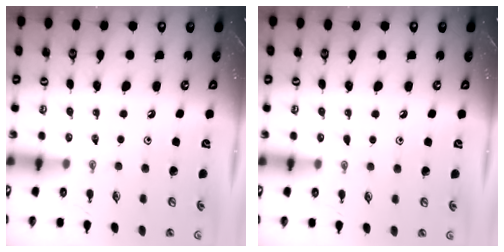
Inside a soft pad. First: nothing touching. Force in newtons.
{"total": 3.4, "press": 3.4, "slide": 0.5}